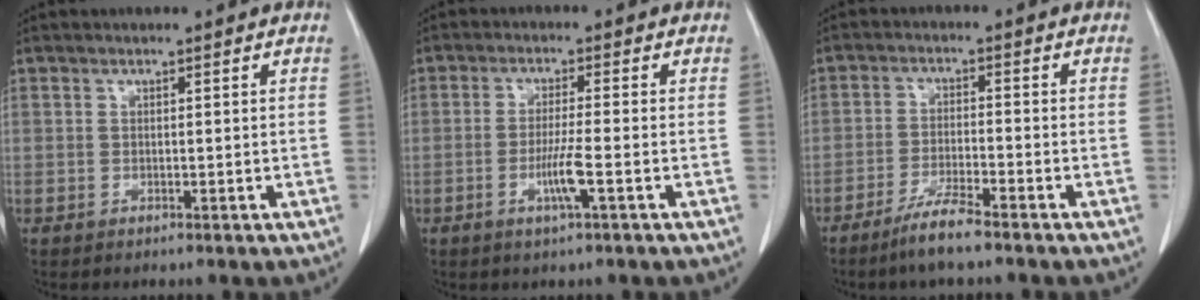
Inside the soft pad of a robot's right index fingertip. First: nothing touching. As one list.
[{"total": 4.8, "force": [-1.7, -0.3, 4.4], "torque": [-0.084, -0.009, -0.033]}, {"total": 5.1, "force": [-4.0, -0.2, 3.2], "torque": [-0.064, -0.012, -0.080]}]